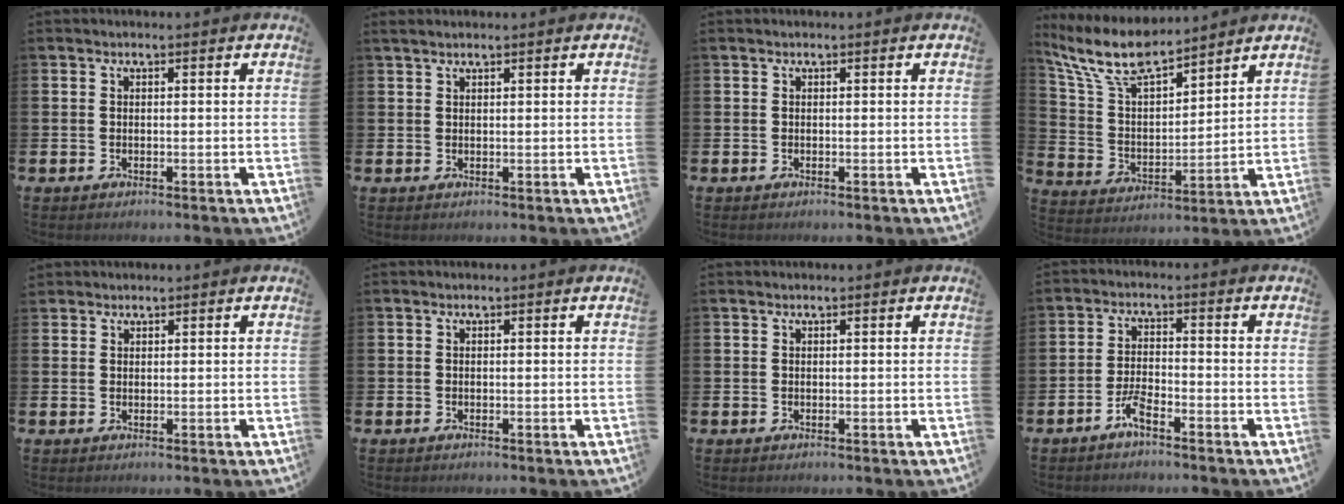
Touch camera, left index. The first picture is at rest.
{"total": 1.1, "force": [1.0, 0.1, 0.4], "torque": [-0.008, 0.001, 0.017]}
{"total": 0.0}
{"total": 9.3, "force": [8.3, 2.0, 3.8], "torque": [-0.114, -0.042, 0.150]}
{"total": 1.4, "force": [1.3, 0.6, -0.1], "torque": [0.008, 0.000, 0.024]}
{"total": 0.0}
{"total": 0.0}
{"total": 3.1, "force": [-2.3, 0.6, 2.1], "torque": [-0.049, 0.006, -0.042]}